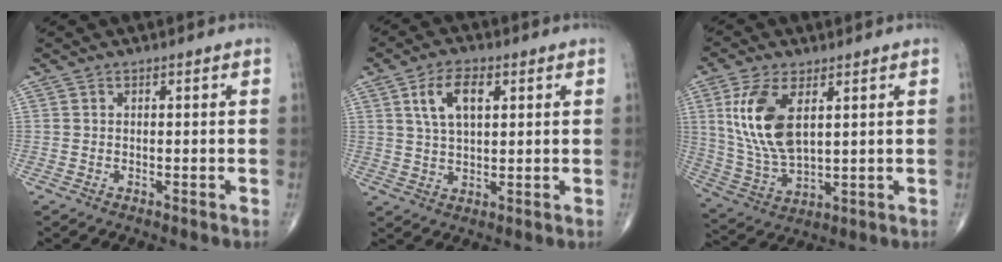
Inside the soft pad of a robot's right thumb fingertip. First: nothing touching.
{"total": 7.7, "force": [2.8, 3.9, 6.1], "torque": [-0.100, -0.004, 0.052]}
{"total": 13.3, "force": [4.1, 6.4, 11.0], "torque": [-0.230, -0.018, 0.090]}